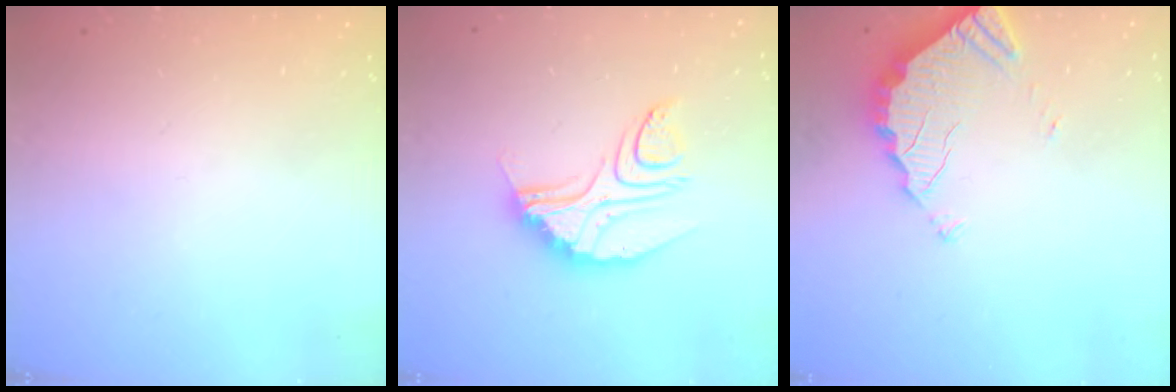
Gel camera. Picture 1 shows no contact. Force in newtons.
{"total": 10.8, "press": 10.8, "slide": 0.8}
{"total": 3.9, "press": 3.9, "slide": 0.3}